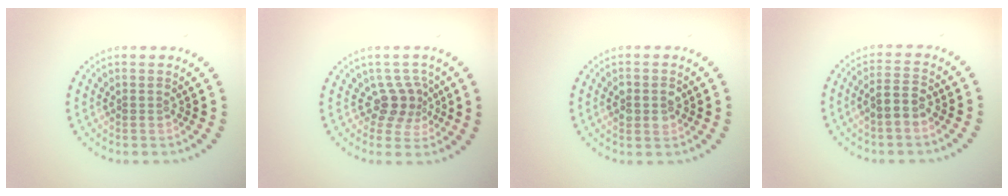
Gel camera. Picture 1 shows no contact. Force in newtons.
{"total": 2.6, "press": 1.8, "slide": 1.8}
{"total": 2.3, "press": 2.3, "slide": 0.2}
{"total": 2.4, "press": 2.3, "slide": 0.8}